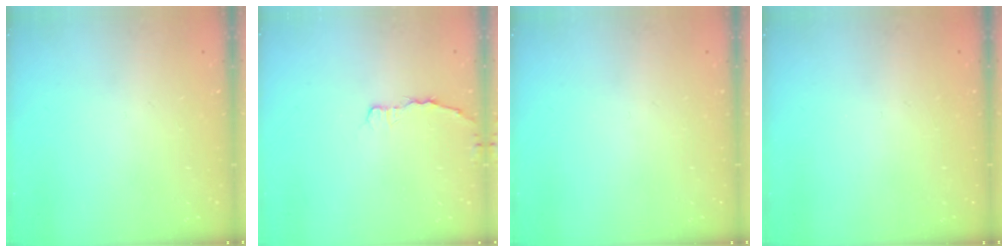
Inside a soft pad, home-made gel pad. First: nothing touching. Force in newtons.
{"total": 2.1, "press": 2.1, "slide": 0.4}
{"total": 0.0}
{"total": 0.0}